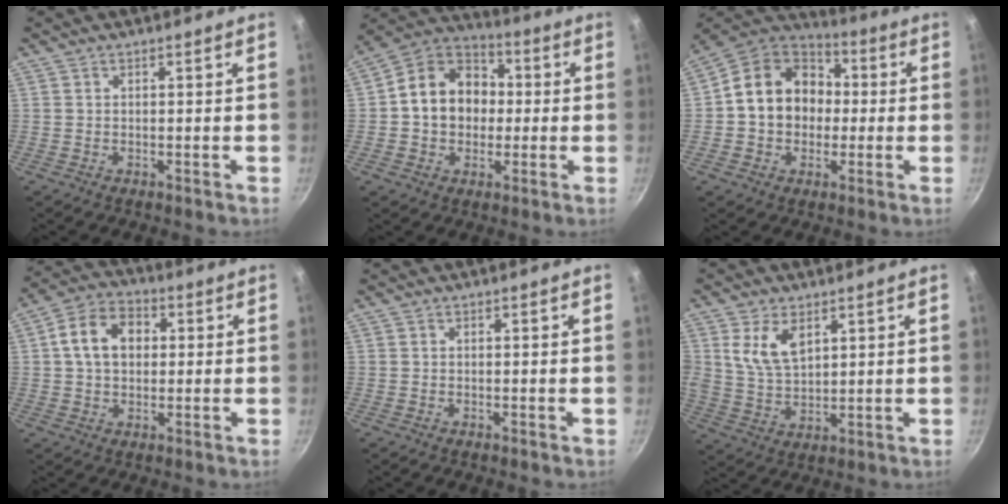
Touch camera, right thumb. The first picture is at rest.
{"total": 14.2, "force": [0.4, 11.5, 8.3], "torque": [-0.099, 0.029, -0.010]}
{"total": 16.4, "force": [0.6, 13.5, 9.2], "torque": [-0.120, 0.037, -0.004]}
{"total": 10.4, "force": [1.6, 7.6, 6.8], "torque": [-0.093, 0.019, 0.014]}
{"total": 0.0}
{"total": 8.3, "force": [3.5, 4.9, 5.7], "torque": [-0.102, -0.023, 0.072]}